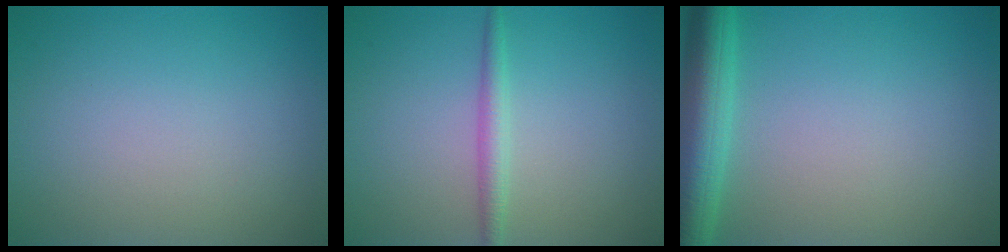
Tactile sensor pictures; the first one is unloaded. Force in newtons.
{"total": 1.8, "press": 1.8, "slide": 0.0}
{"total": 5.3, "press": 5.3, "slide": 0.2}